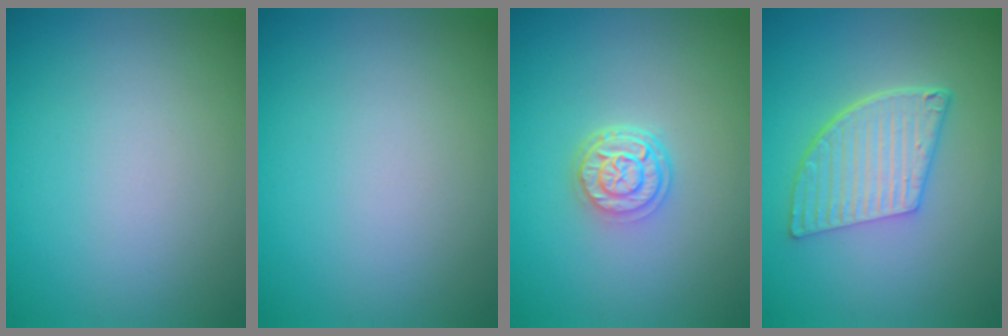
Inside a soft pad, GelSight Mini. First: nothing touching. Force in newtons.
{"total": 0.0}
{"total": 3.1, "press": 2.4, "slide": 1.9}
{"total": 5.6, "press": 4.1, "slide": 3.9}